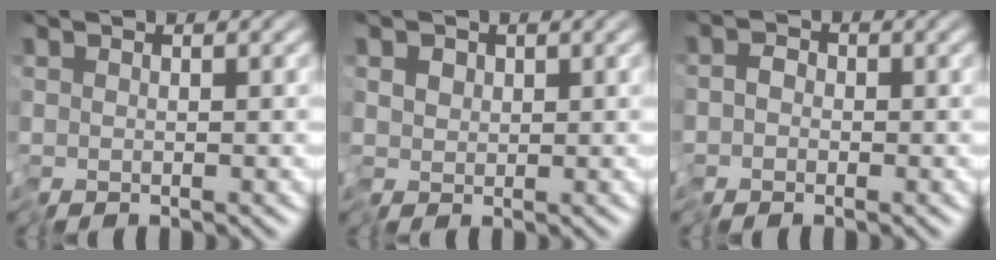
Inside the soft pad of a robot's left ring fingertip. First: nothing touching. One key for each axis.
{"total": 1.6, "fx": 0.1, "fy": 1.2, "fz": 1.0, "tx": -0.018, "ty": 0.005, "tz": 0.002}
{"total": 1.5, "fx": -0.9, "fy": 1.1, "fz": 0.7, "tx": 0.000, "ty": 0.001, "tz": -0.018}